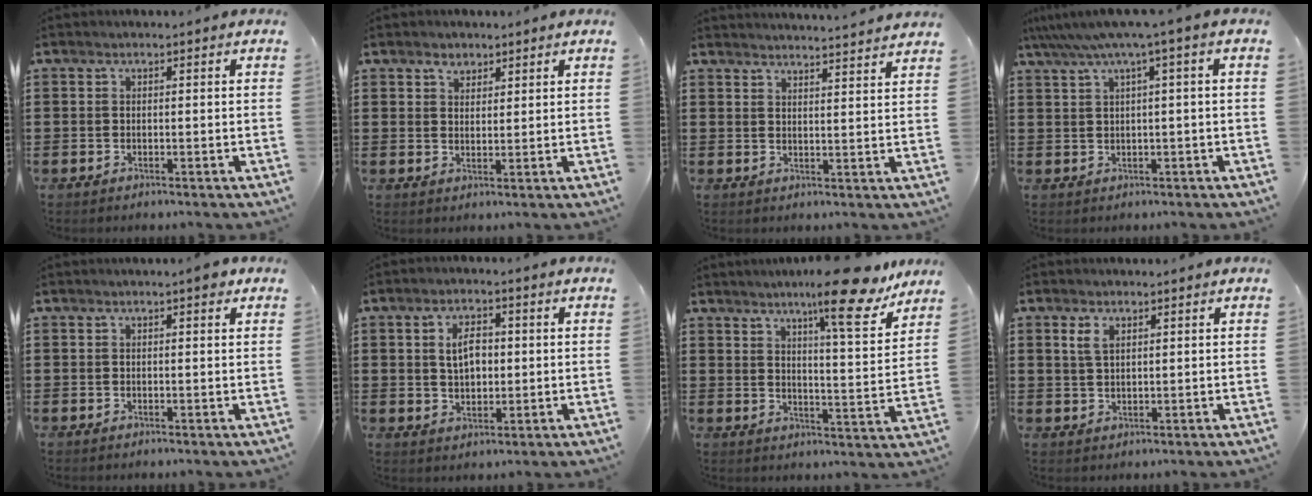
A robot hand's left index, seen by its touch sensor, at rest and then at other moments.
{"total": 2.3, "force": [1.8, 1.4, 0.5], "torque": [-0.007, 0.000, 0.032]}
{"total": 3.2, "force": [3.1, -0.9, 0.0], "torque": [-0.011, -0.021, 0.055]}
{"total": 4.0, "force": [1.0, -0.6, 3.9], "torque": [-0.076, -0.012, 0.013]}
{"total": 1.6, "force": [1.0, 0.3, 1.3], "torque": [-0.019, 0.000, 0.015]}
{"total": 4.5, "force": [0.7, 2.8, 3.5], "torque": [-0.061, 0.005, 0.004]}
{"total": 12.5, "force": [9.5, 0.9, 8.0], "torque": [-0.125, -0.048, 0.150]}
{"total": 2.6, "force": [1.5, 1.6, 1.4], "torque": [-0.034, 0.005, 0.028]}